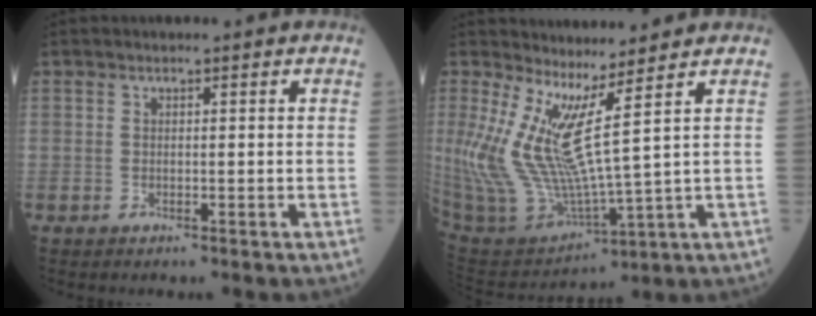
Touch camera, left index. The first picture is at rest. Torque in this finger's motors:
{"motor_torque": [1.18, -0.96, 1.06, 0.21]}